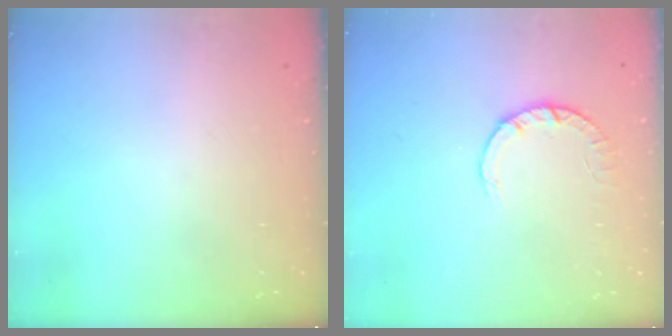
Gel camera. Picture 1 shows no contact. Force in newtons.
{"total": 2.8, "press": 2.8, "slide": 0.4}